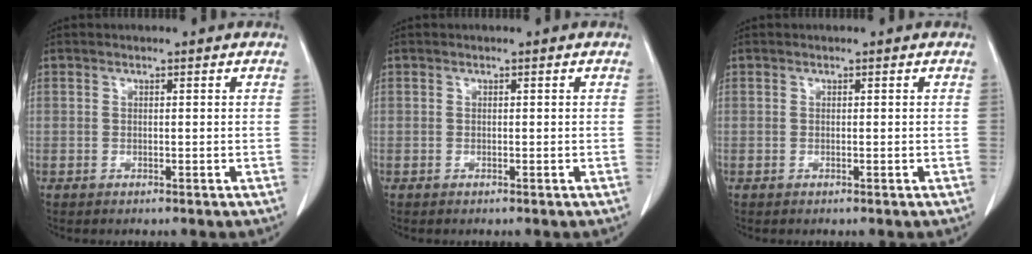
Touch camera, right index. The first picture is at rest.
{"total": 0.0}
{"total": 0.0}